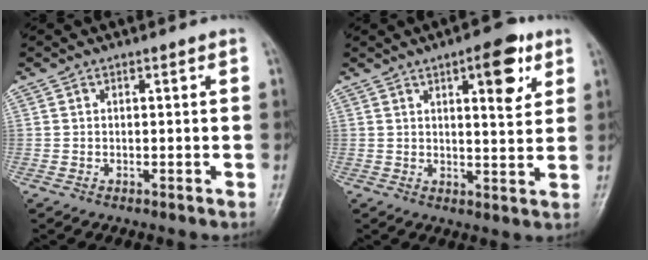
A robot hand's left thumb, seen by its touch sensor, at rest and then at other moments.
{"total": 8.9, "force": [4.2, 3.3, 7.2], "torque": [-0.077, -0.017, 0.053]}